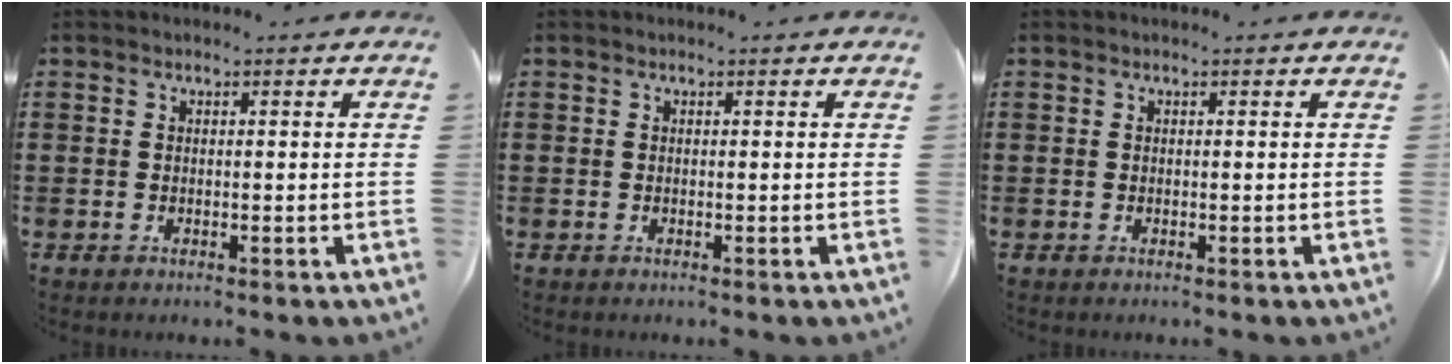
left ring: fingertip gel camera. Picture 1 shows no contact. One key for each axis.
{"total": 0.0}
{"total": 0.0}